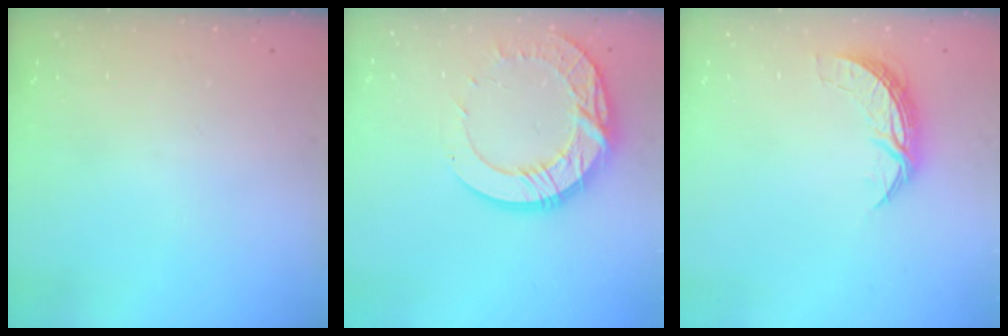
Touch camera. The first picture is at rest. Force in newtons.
{"total": 17.8, "press": 17.7, "slide": 1.5}
{"total": 7.4, "press": 7.4, "slide": 0.5}